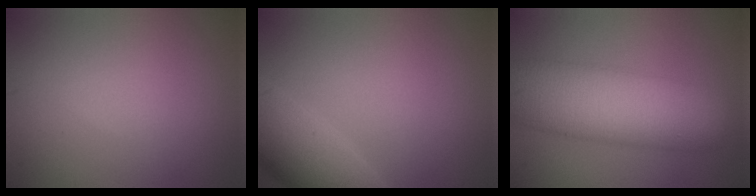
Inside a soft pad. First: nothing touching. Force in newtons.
{"total": 5.1, "press": 5.1, "slide": 0.2}
{"total": 10.5, "press": 10.5, "slide": 0.3}